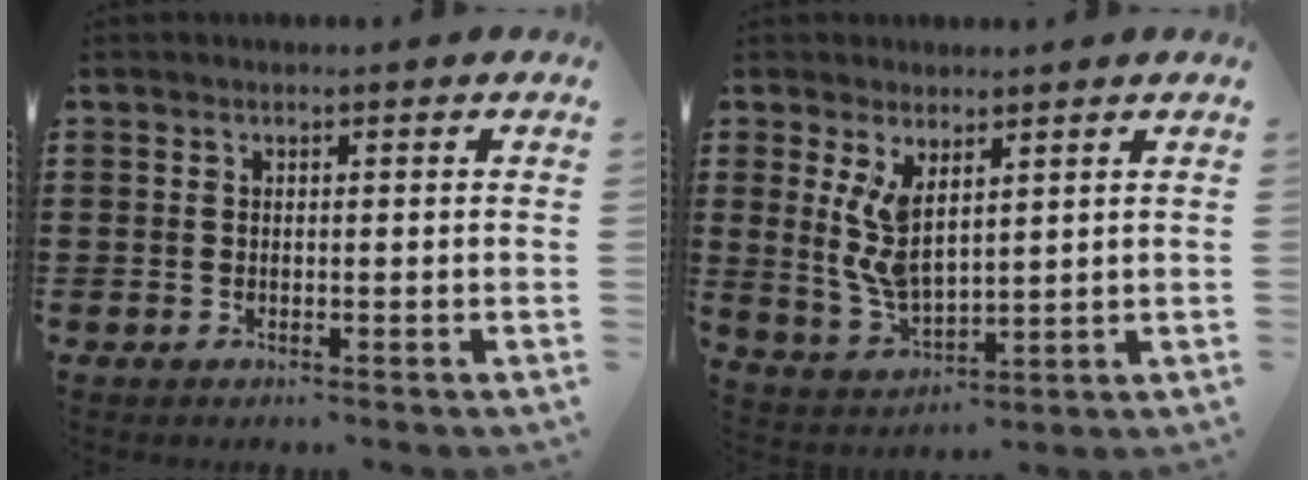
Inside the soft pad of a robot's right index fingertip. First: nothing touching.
{"total": 6.9, "force": [2.3, 3.4, 5.6], "torque": [-0.133, -0.009, 0.039]}